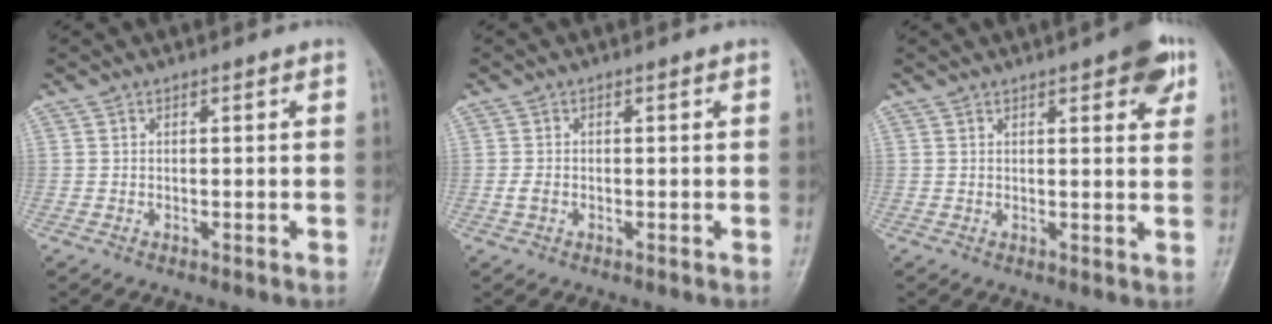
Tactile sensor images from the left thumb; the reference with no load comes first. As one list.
[{"total": 1.6, "force": [-0.2, 1.0, 1.2], "torque": [-0.020, 0.004, 0.003]}, {"total": 6.9, "force": [3.7, 2.2, 5.4], "torque": [-0.049, -0.011, 0.044]}]